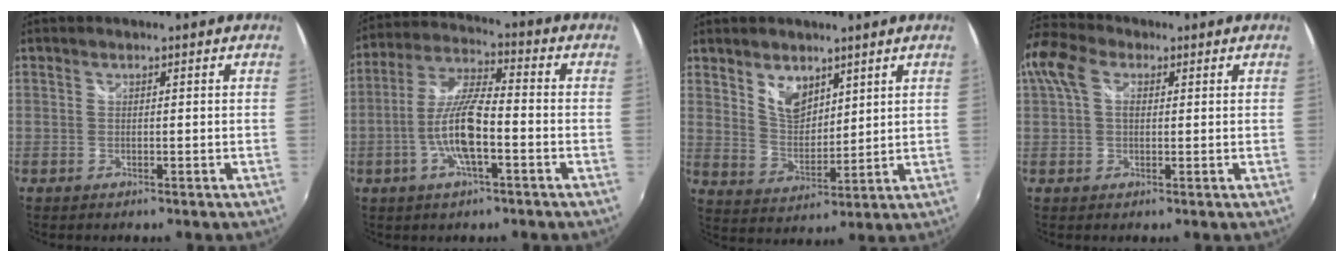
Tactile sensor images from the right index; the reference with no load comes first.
{"total": 11.0, "force": [-3.5, 2.5, 10.1], "torque": [-0.211, 0.001, -0.066]}
{"total": 7.3, "force": [4.4, 4.2, 4.0], "torque": [-0.063, 0.001, 0.087]}
{"total": 10.7, "force": [2.7, 7.3, 7.4], "torque": [-0.170, 0.030, 0.044]}